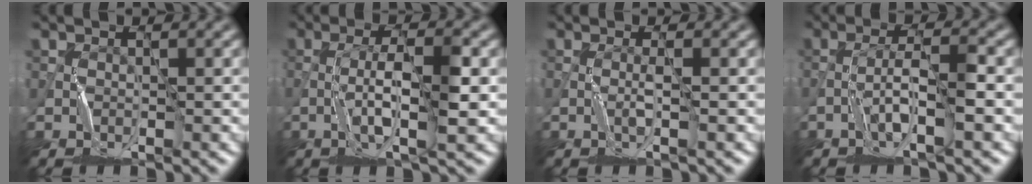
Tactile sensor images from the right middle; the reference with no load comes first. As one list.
[{"total": 4.1, "force": [-0.9, 0.3, 4.0], "torque": [-0.082, 0.008, -0.021]}, {"total": 1.0, "force": [-0.1, -1.0, 0.0], "torque": [-0.008, 0.002, -0.005]}, {"total": 2.8, "force": [-1.5, -0.4, 2.3], "torque": [-0.046, 0.011, -0.032]}]